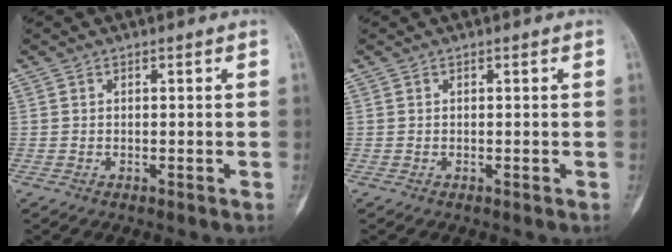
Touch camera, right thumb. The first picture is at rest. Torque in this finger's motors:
{"motor_torque": [0.13, 0.13, 0.03, -0.12, 0.07]}